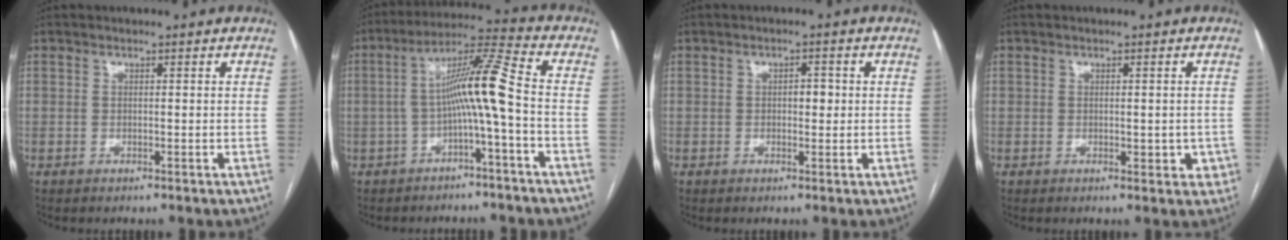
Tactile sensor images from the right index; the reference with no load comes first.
{"total": 9.3, "force": [-1.7, -0.7, 9.1], "torque": [-0.156, 0.029, -0.031]}
{"total": 2.0, "force": [0.1, 1.1, 1.7], "torque": [-0.022, 0.005, 0.001]}
{"total": 3.1, "force": [-0.4, 1.9, 2.3], "torque": [-0.019, 0.011, 0.003]}